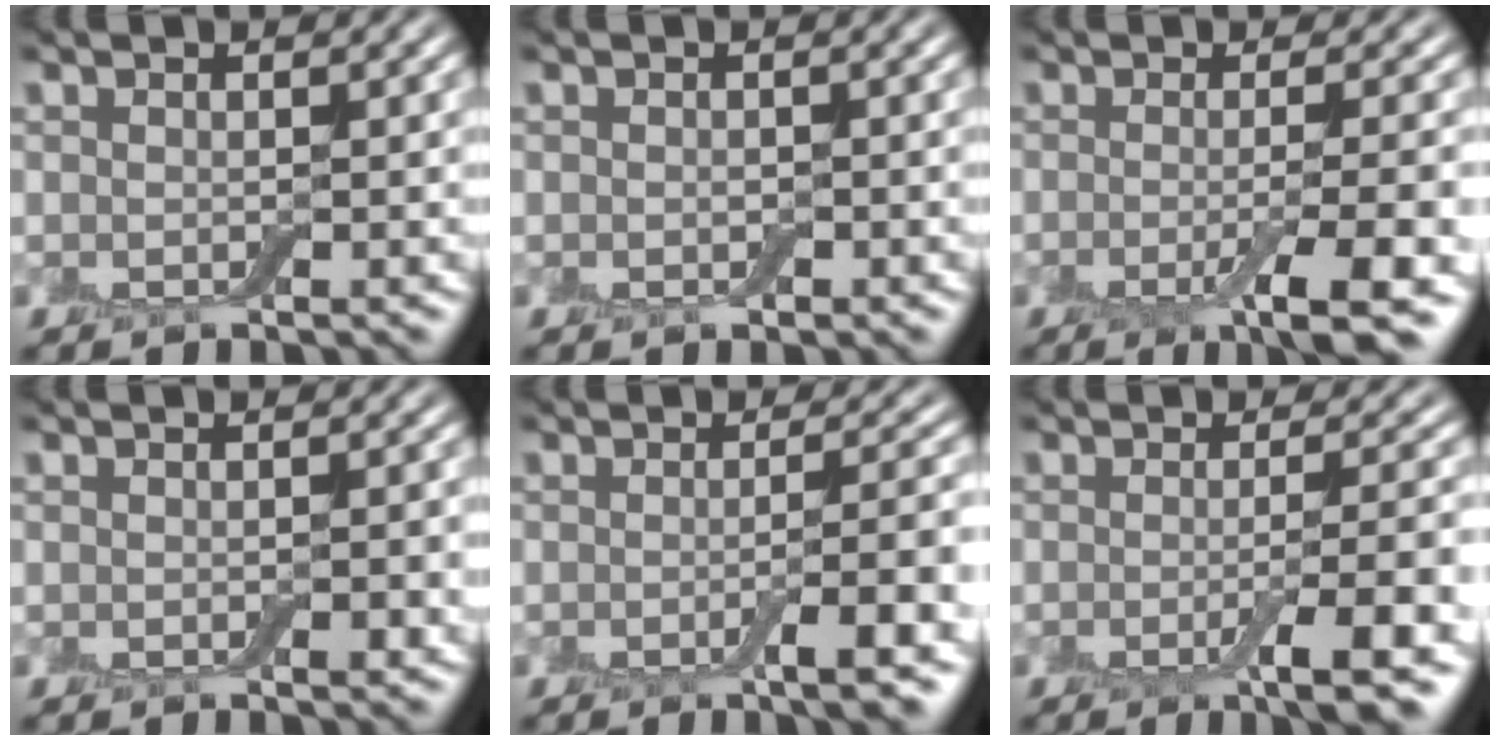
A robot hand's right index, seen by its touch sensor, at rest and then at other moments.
{"total": 0.7, "force": [-0.2, 0.5, 0.5], "torque": [-0.008, -0.001, -0.002]}
{"total": 6.6, "force": [-2.6, 1.3, 6.0], "torque": [-0.083, -0.008, -0.044]}
{"total": 1.2, "force": [-0.3, 0.3, 1.1], "torque": [-0.015, 0.000, -0.001]}
{"total": 5.0, "force": [-1.4, 0.9, 4.7], "torque": [-0.064, 0.003, -0.024]}
{"total": 6.0, "force": [-2.0, 1.1, 5.6], "torque": [-0.080, -0.003, -0.034]}